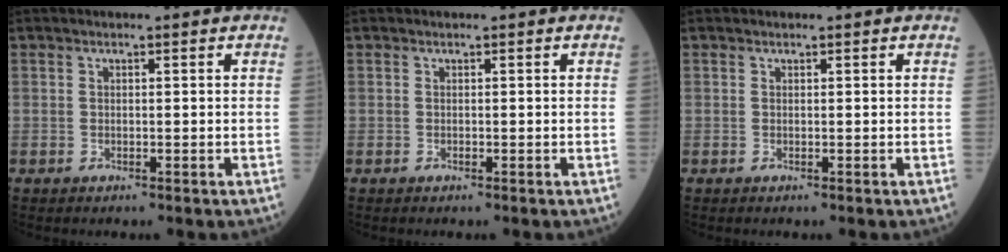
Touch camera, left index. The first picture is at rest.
{"total": 0.0}
{"total": 0.0}